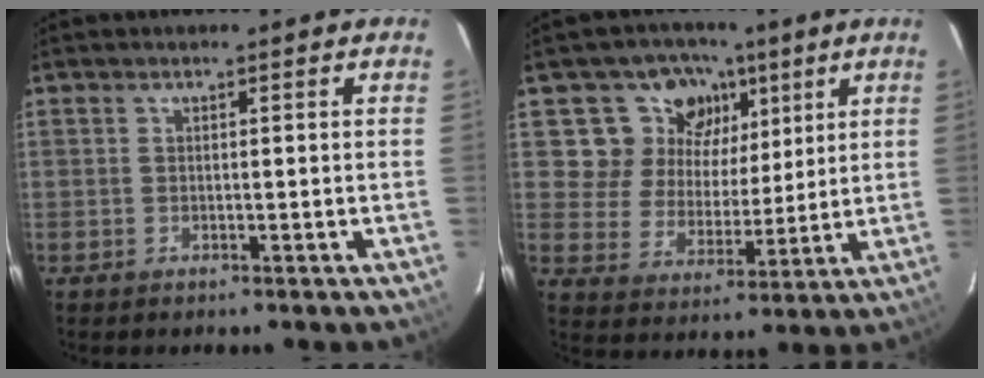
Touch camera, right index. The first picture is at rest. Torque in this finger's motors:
{"motor_torque": [0.45, 0.44, 0.22, 0.00]}